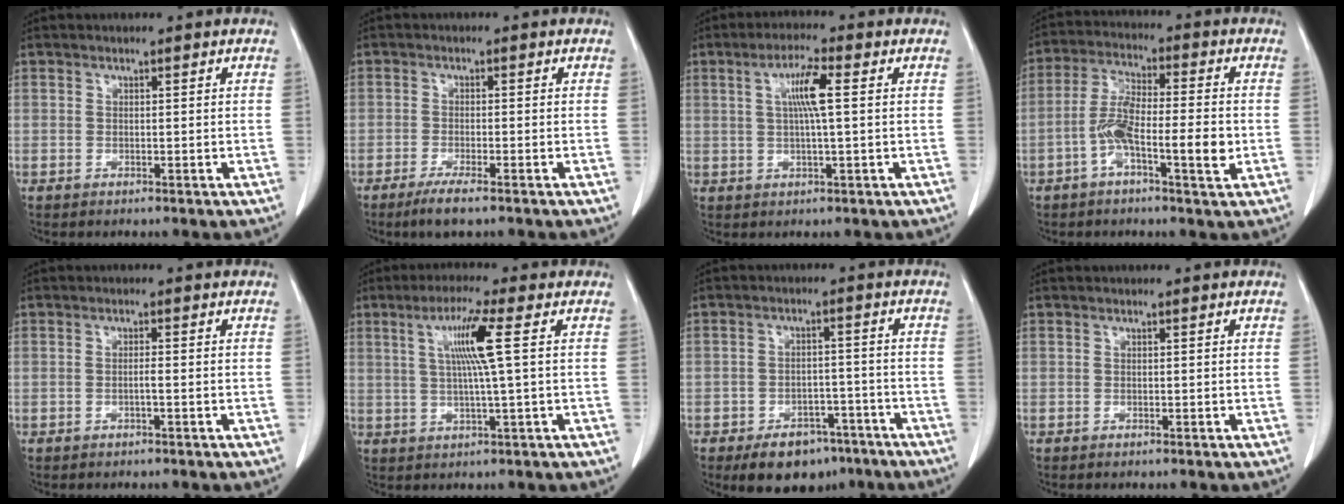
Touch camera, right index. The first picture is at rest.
{"total": 4.1, "force": [-2.8, 0.1, 2.9], "torque": [-0.056, -0.011, -0.052]}
{"total": 5.5, "force": [1.2, 0.2, 5.4], "torque": [-0.101, 0.005, 0.021]}
{"total": 9.3, "force": [-2.4, 1.9, 8.8], "torque": [-0.164, 0.014, -0.044]}
{"total": 0.9, "force": [-0.2, -0.1, 0.8], "torque": [-0.011, 0.002, -0.002]}
{"total": 7.2, "force": [1.7, -1.1, 6.9], "torque": [-0.130, 0.004, 0.037]}
{"total": 8.9, "force": [-6.3, 5.0, 3.9], "torque": [-0.050, 0.012, -0.089]}
{"total": 0.0}